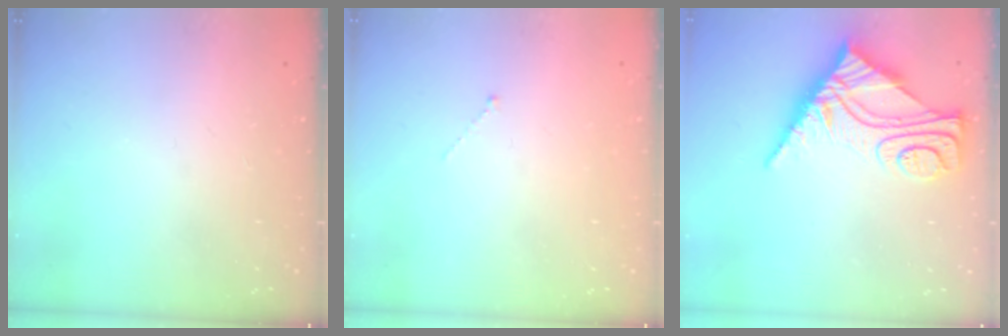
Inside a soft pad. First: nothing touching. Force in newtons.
{"total": 0.0}
{"total": 11.3, "press": 11.2, "slide": 1.1}